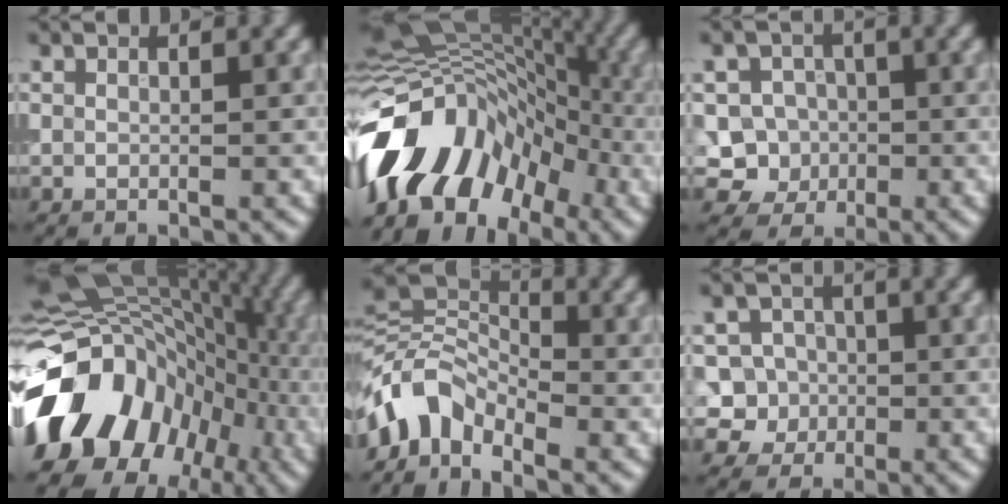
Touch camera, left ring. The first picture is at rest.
{"total": 14.1, "force": [-5.9, 9.2, 8.8], "torque": [-0.162, 0.015, -0.115]}
{"total": 5.1, "force": [-1.1, 4.8, 1.3], "torque": [-0.002, 0.012, -0.042]}
{"total": 15.2, "force": [-3.6, 11.7, 9.1], "torque": [-0.165, 0.005, -0.081]}
{"total": 5.4, "force": [-3.0, 3.3, 3.1], "torque": [-0.051, 0.006, -0.073]}
{"total": 5.4, "force": [-1.0, 5.1, 1.4], "torque": [-0.002, 0.023, -0.040]}